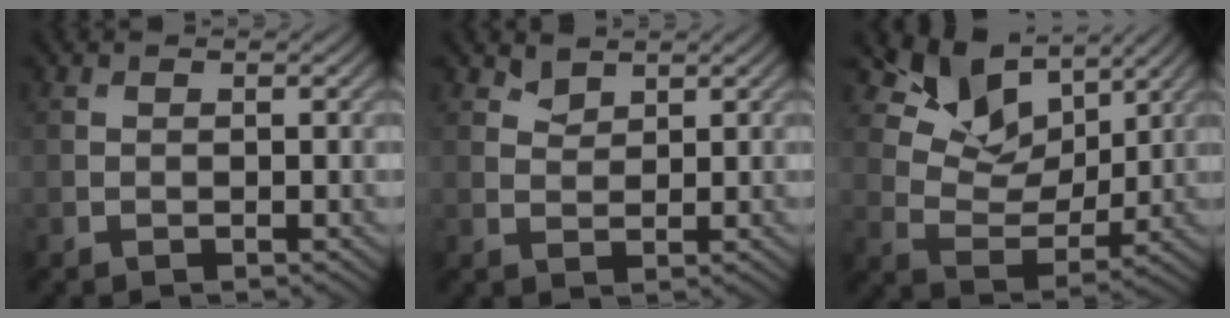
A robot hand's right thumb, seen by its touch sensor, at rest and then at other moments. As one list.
[{"total": 1.7, "force": [1.4, 0.8, 0.5], "torque": [-0.011, -0.004, 0.032]}, {"total": 10.4, "force": [6.6, 6.1, 5.1], "torque": [-0.107, -0.002, 0.115]}]